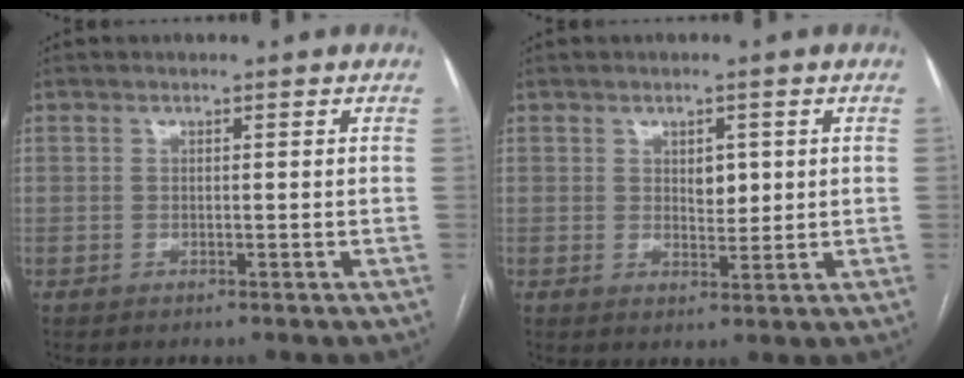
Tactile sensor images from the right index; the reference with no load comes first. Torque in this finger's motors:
{"motor_torque": [0.01, 0.01, 0.01, 0.03]}